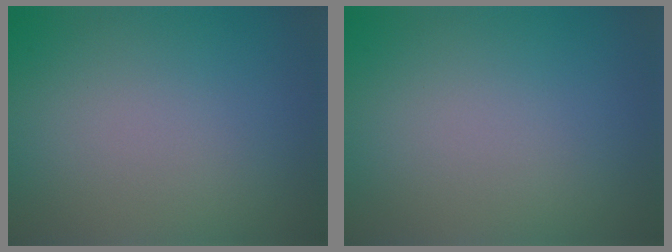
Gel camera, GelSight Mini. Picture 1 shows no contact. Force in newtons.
{"total": 0.0}